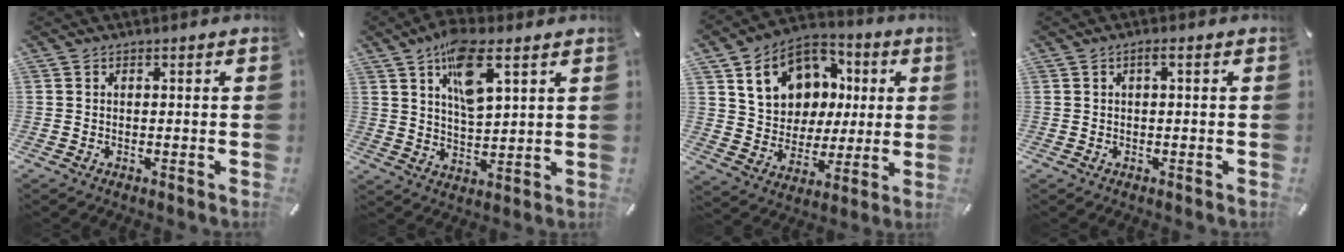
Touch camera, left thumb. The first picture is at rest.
{"total": 11.5, "force": [6.3, 4.5, 8.5], "torque": [-0.143, -0.018, 0.111]}
{"total": 14.6, "force": [4.3, 12.8, 5.7], "torque": [-0.098, -0.006, 0.091]}
{"total": 1.4, "force": [0.2, 0.3, 1.4], "torque": [-0.025, 0.002, 0.002]}